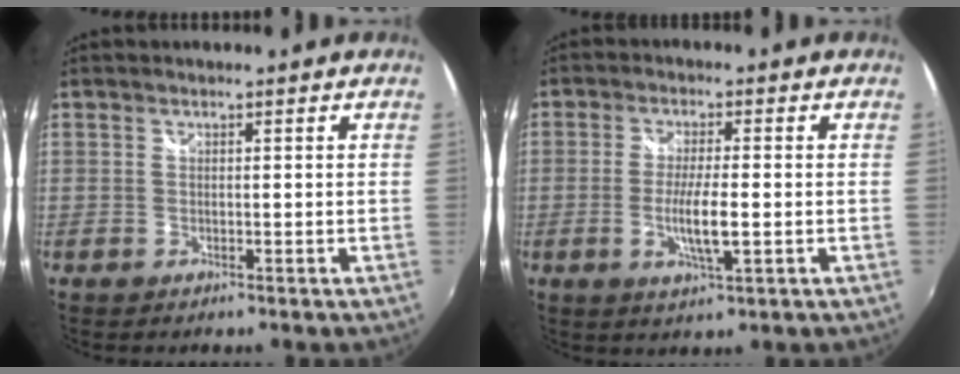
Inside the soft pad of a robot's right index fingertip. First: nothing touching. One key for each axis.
{"total": 6.1, "fx": -1.3, "fy": 0.7, "fz": 5.9, "tx": -0.114, "ty": -0.007, "tz": -0.020}